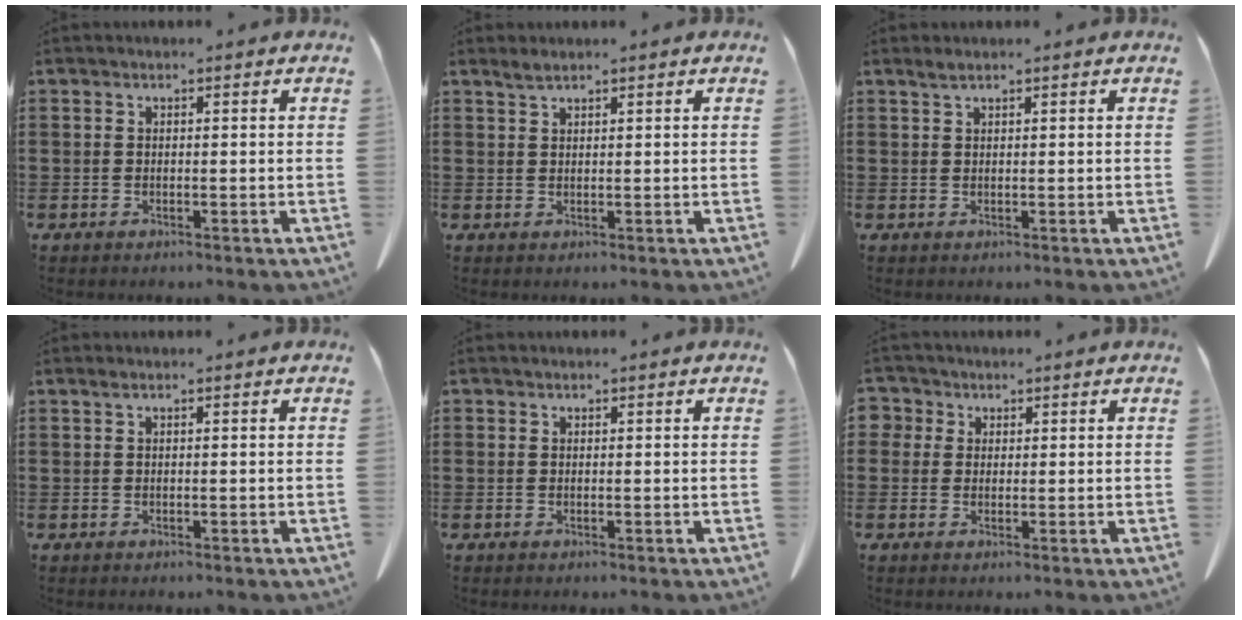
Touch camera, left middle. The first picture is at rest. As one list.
[{"total": 1.3, "force": [1.1, 0.2, 0.7], "torque": [-0.016, 0.000, 0.021]}, {"total": 1.1, "force": [0.8, 0.2, 0.8], "torque": [-0.017, 0.001, 0.014]}, {"total": 0.5, "force": [0.2, 0.0, 0.5], "torque": [-0.009, 0.001, 0.004]}, {"total": 0.0}, {"total": 2.2, "force": [1.2, 1.9, 0.2], "torque": [-0.014, 0.009, 0.021]}]